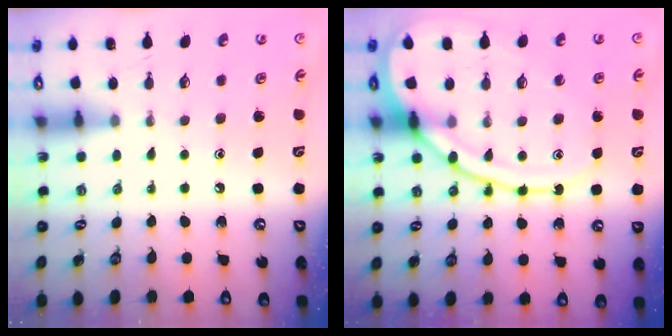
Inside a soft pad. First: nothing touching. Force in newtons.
{"total": 15.1, "press": 15.0, "slide": 1.5}